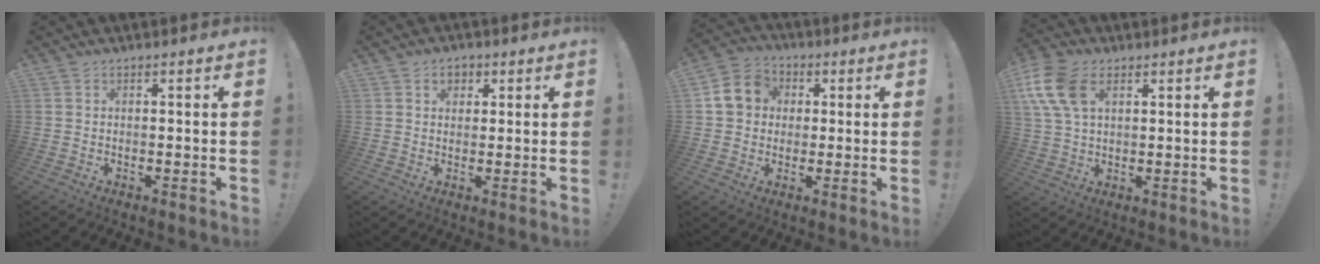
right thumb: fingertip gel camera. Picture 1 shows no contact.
{"total": 3.5, "force": [1.4, 2.8, 1.6], "torque": [-0.014, -0.002, 0.022]}
{"total": 10.3, "force": [1.8, 9.2, 4.3], "torque": [-0.060, 0.014, 0.042]}
{"total": 12.6, "force": [4.5, 8.3, 8.4], "torque": [-0.175, -0.004, 0.088]}